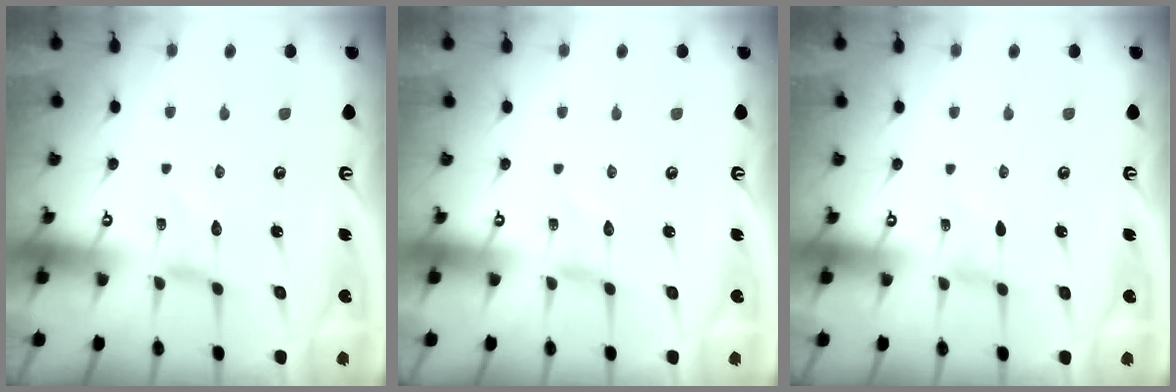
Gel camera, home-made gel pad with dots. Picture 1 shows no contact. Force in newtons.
{"total": 0.0}
{"total": 0.0}